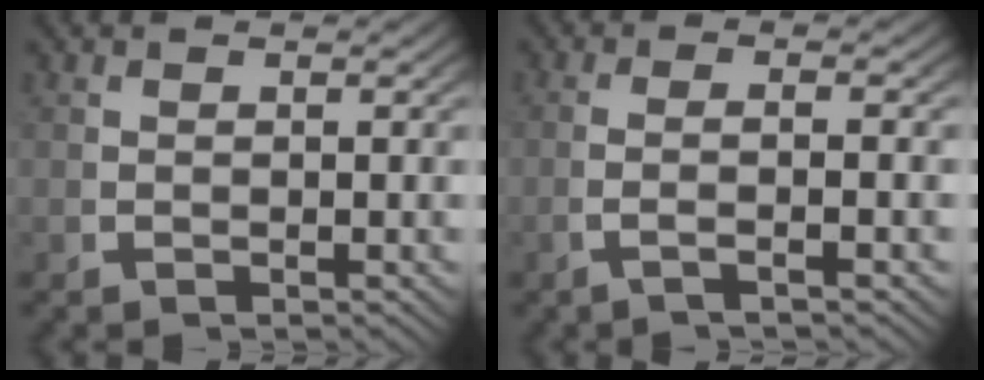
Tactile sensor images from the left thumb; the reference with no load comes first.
{"total": 2.5, "force": [-0.5, -0.3, 2.5], "torque": [-0.059, 0.003, -0.011]}